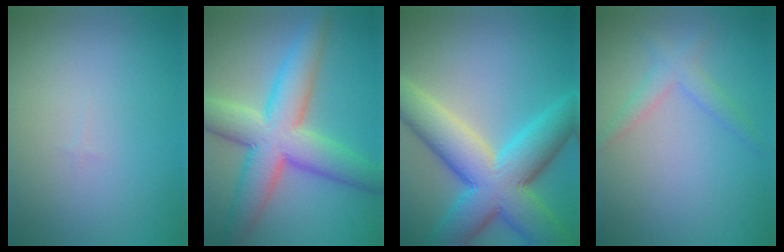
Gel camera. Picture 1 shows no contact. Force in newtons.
{"total": 9.6, "press": 9.6, "slide": 0.2}
{"total": 11.7, "press": 11.6, "slide": 0.7}
{"total": 2.1, "press": 2.1, "slide": 0.1}